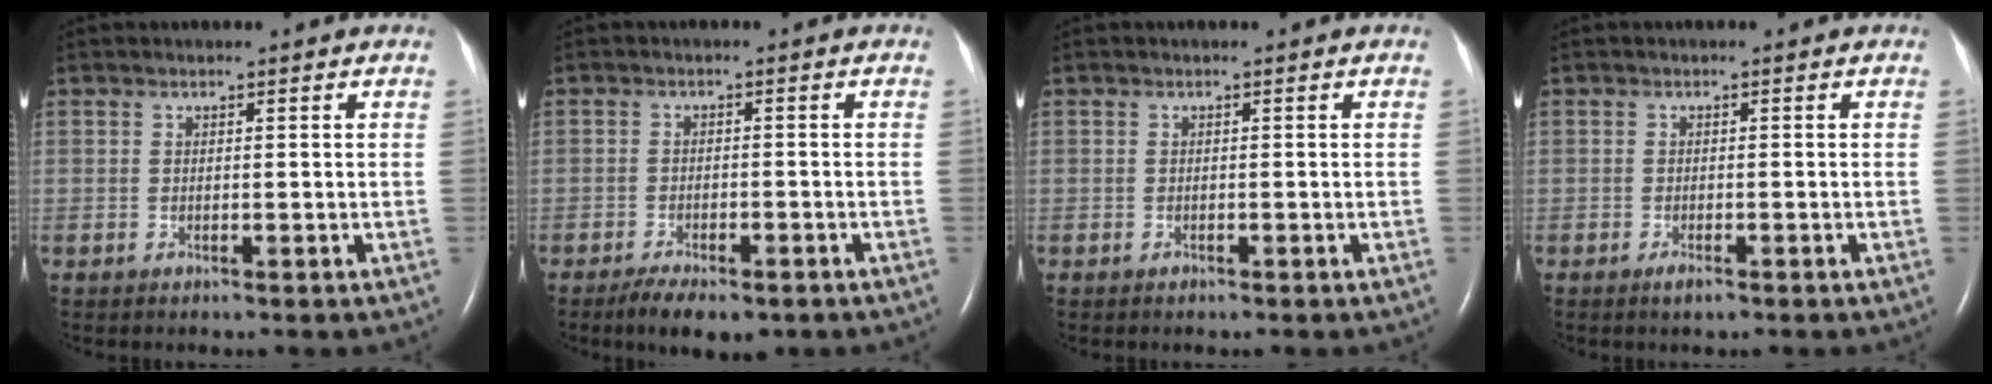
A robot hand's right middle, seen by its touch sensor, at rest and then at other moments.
{"total": 6.7, "force": [-4.9, 2.4, 4.0], "torque": [-0.061, -0.008, -0.072]}
{"total": 0.0}
{"total": 1.3, "force": [-0.9, 0.3, 0.9], "torque": [-0.021, -0.003, -0.012]}